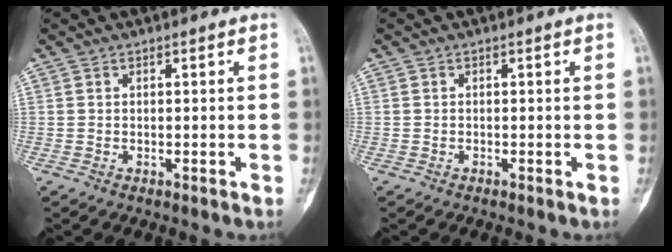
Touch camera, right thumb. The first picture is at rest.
{"total": 0.0}